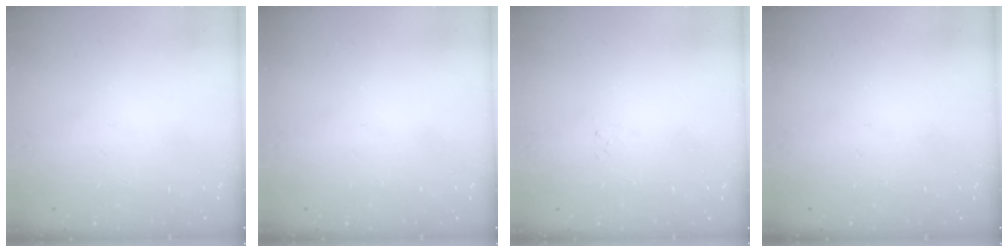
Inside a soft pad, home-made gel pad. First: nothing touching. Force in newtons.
{"total": 0.0}
{"total": 1.5, "press": 1.5, "slide": 0.2}
{"total": 0.0}